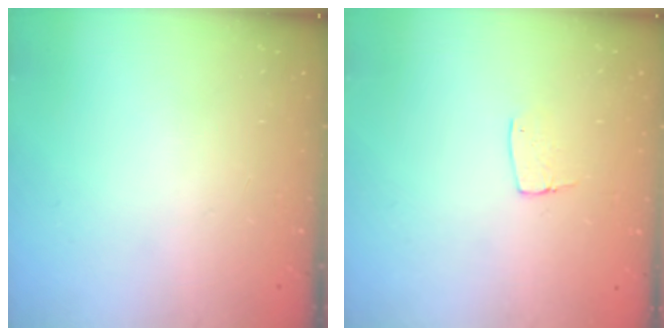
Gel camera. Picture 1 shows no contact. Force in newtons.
{"total": 5.5, "press": 5.5, "slide": 0.4}